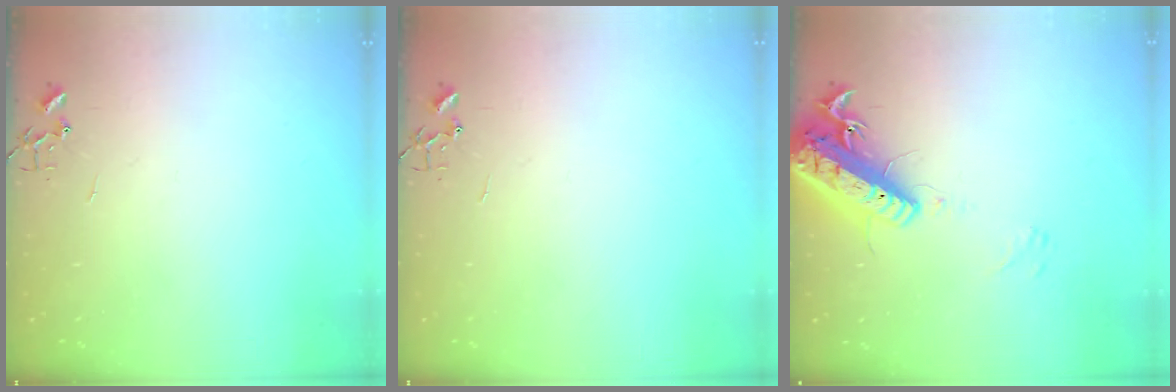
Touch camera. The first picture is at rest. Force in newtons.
{"total": 0.0}
{"total": 19.0, "press": 18.7, "slide": 3.7}